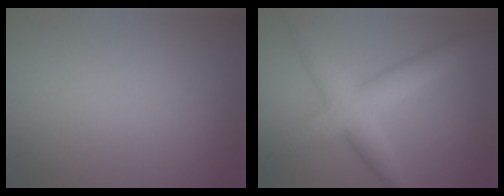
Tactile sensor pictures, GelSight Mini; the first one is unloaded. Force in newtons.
{"total": 5.7, "press": 5.7, "slide": 0.2}